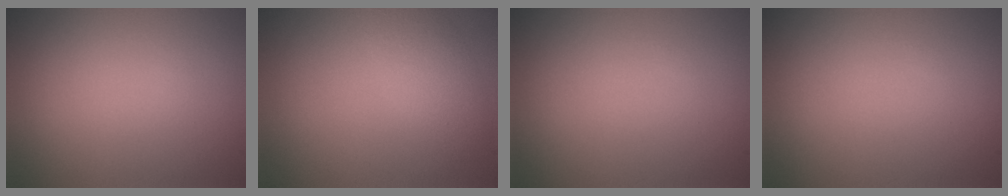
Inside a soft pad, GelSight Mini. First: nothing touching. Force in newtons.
{"total": 2.7, "press": 2.7, "slide": 0.1}
{"total": 0.0}
{"total": 0.0}